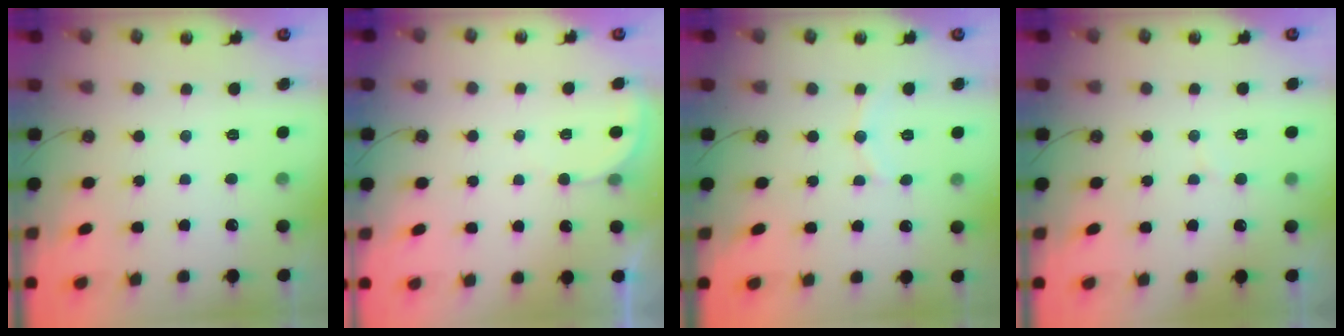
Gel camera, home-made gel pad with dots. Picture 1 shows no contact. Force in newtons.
{"total": 1.9, "press": 1.9, "slide": 0.1}
{"total": 7.1, "press": 7.1, "slide": 0.5}
{"total": 4.1, "press": 4.0, "slide": 0.4}